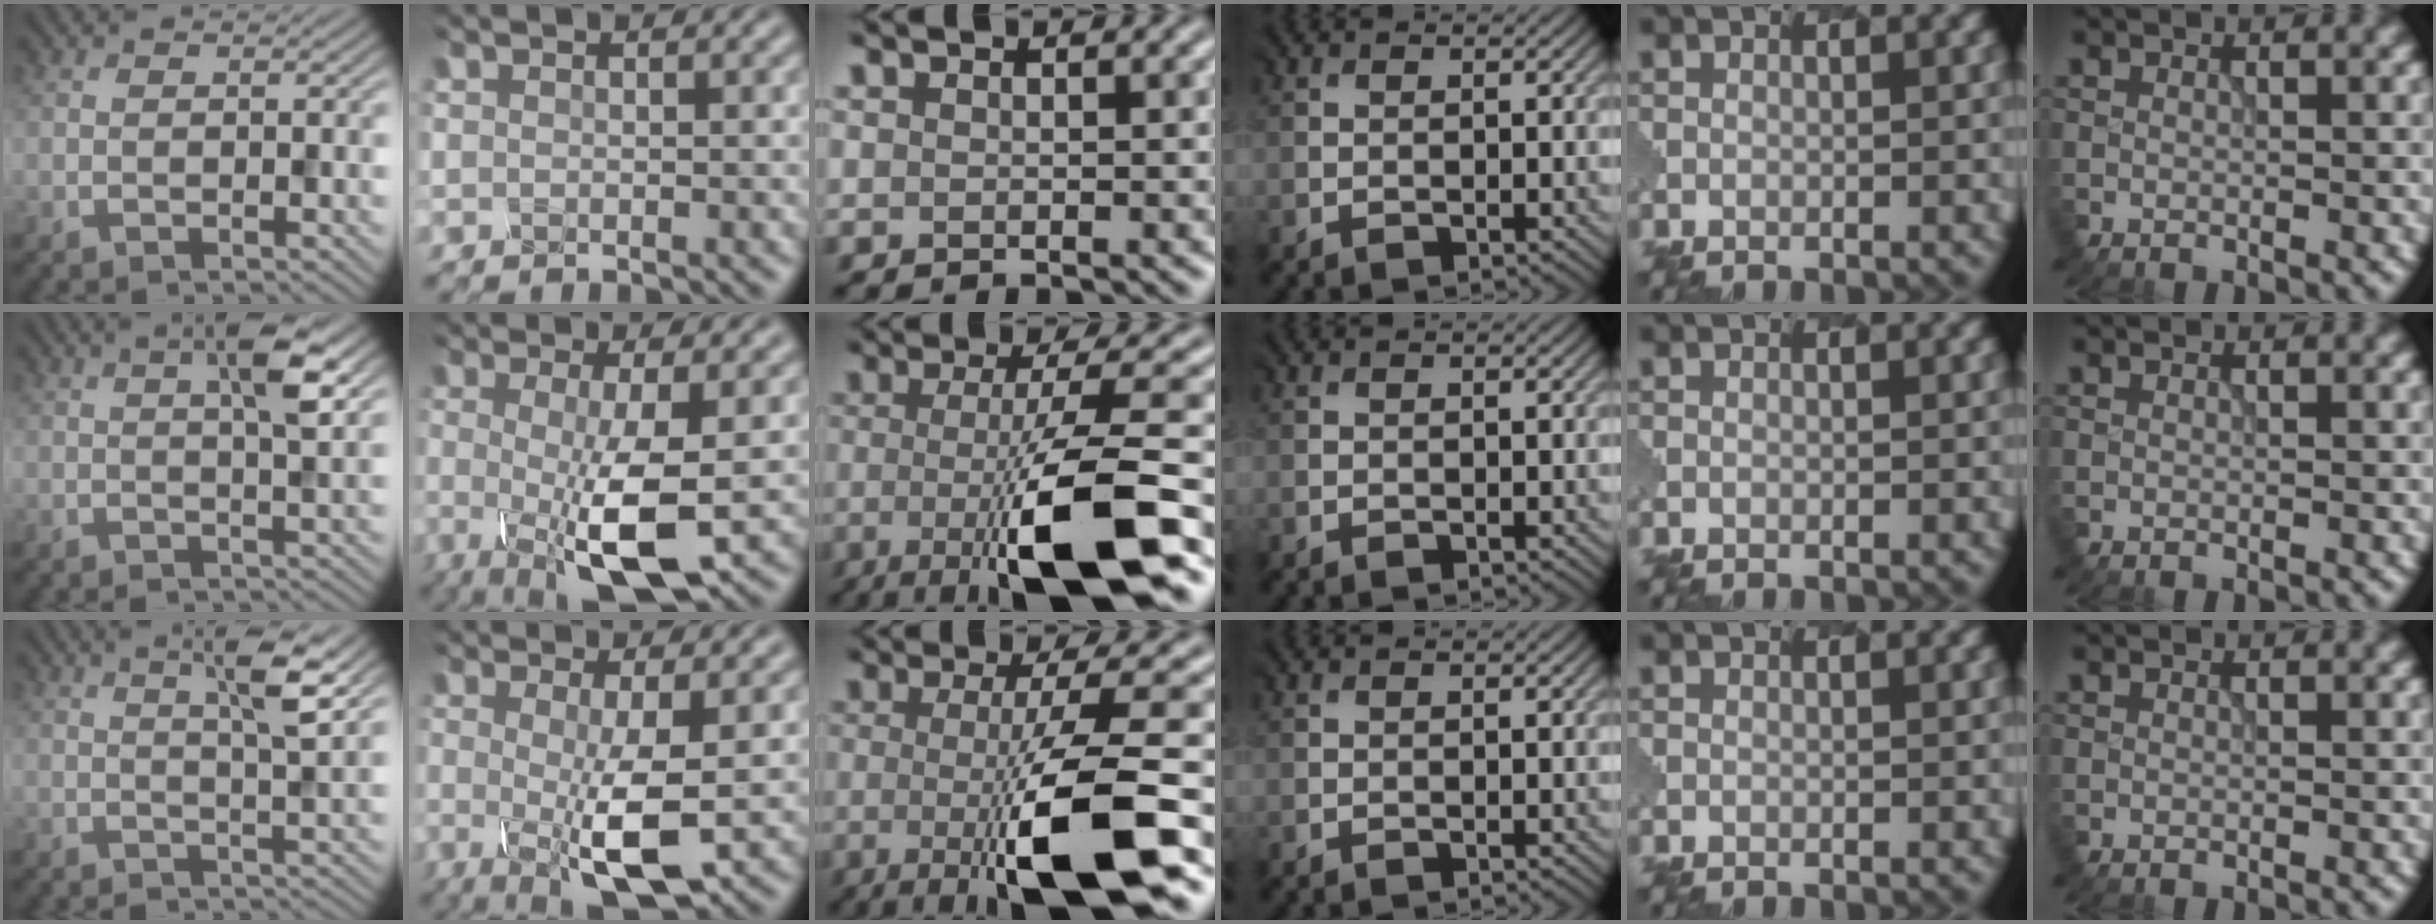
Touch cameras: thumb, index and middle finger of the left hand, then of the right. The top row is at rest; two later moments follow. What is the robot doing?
{"motion": "disassemble", "object": "battery cover"}